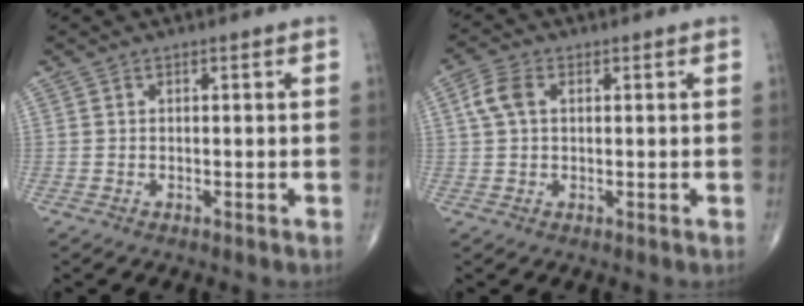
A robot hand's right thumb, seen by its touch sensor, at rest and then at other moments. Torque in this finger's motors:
{"motor_torque": [-0.06, 0.54, 0.76, 0.13, 0.05]}